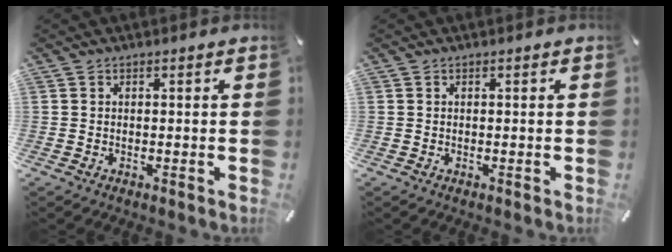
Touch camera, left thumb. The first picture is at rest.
{"total": 0.0}